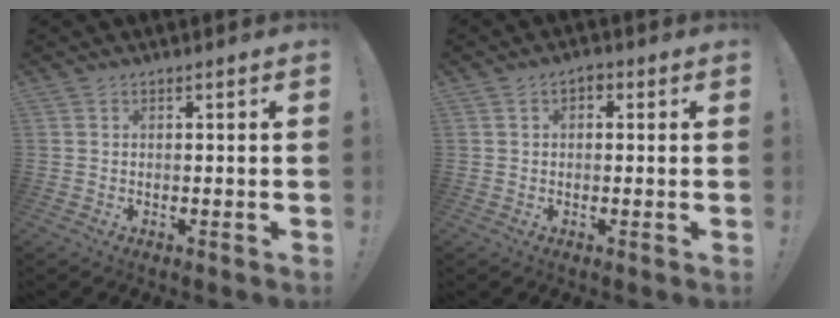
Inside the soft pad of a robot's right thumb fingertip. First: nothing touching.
{"total": 2.1, "force": [0.2, 1.6, 1.3], "torque": [-0.019, 0.006, 0.003]}